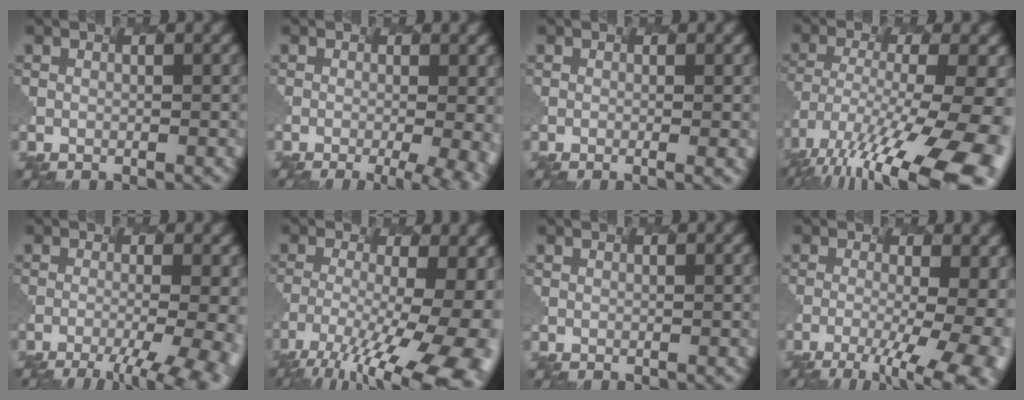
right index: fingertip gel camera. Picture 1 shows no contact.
{"total": 6.5, "force": [-2.0, 2.2, 5.8], "torque": [-0.036, -0.003, 0.004]}
{"total": 1.4, "force": [-0.5, 0.0, 1.3], "torque": [-0.024, 0.003, 0.007]}
{"total": 15.2, "force": [-9.9, 4.0, 10.8], "torque": [-0.235, -0.045, -0.113]}
{"total": 7.9, "force": [-4.1, 2.3, 6.4], "torque": [-0.079, -0.011, -0.032]}
{"total": 15.3, "force": [-9.0, 4.6, 11.5], "torque": [-0.194, -0.036, -0.096]}
{"total": 0.0}
{"total": 9.4, "force": [-2.9, 3.8, 8.1], "torque": [-0.112, -0.011, -0.004]}